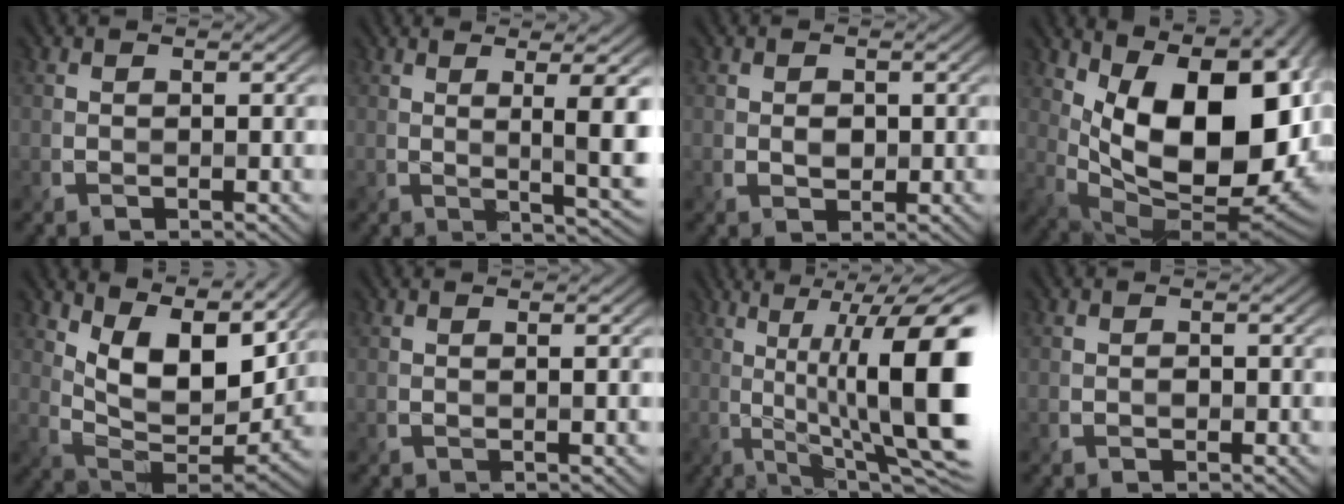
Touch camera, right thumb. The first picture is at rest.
{"total": 7.4, "force": [1.1, 1.1, 7.2], "torque": [-0.107, 0.006, 0.021]}
{"total": 1.4, "force": [0.0, 1.1, 0.9], "torque": [-0.022, -0.003, 0.001]}
{"total": 18.3, "force": [4.3, 9.5, 15.0], "torque": [-0.218, -0.006, 0.088]}
{"total": 11.9, "force": [6.9, 5.1, 8.3], "torque": [-0.174, -0.005, 0.121]}
{"total": 0.7, "force": [0.2, -0.1, 0.6], "torque": [-0.012, 0.003, 0.002]}
{"total": 16.4, "force": [1.3, 3.8, 15.9], "torque": [-0.232, 0.015, 0.038]}
{"total": 0.7, "force": [-0.3, 0.5, 0.4], "torque": [-0.006, -0.003, -0.008]}